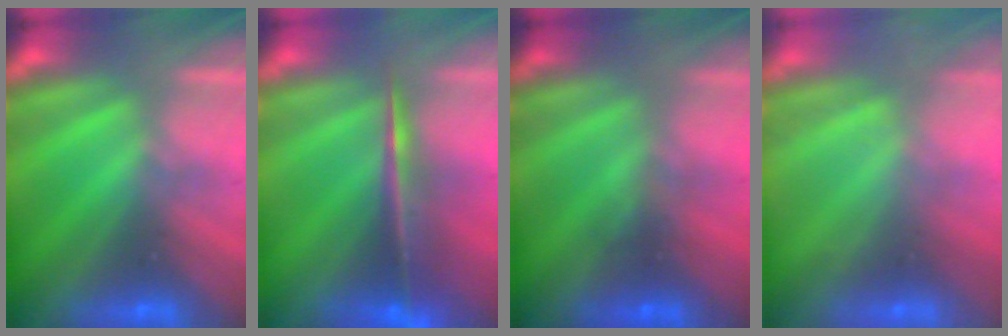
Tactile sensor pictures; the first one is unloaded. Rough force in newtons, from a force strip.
{"total": 7.1}
{"total": 1.2}
{"total": 2.2}